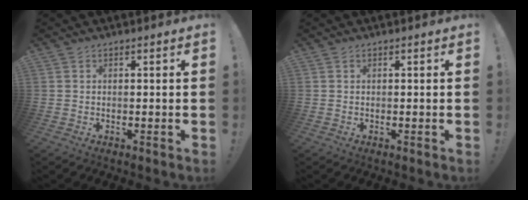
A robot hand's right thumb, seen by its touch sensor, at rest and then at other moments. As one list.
[{"total": 0.0}]